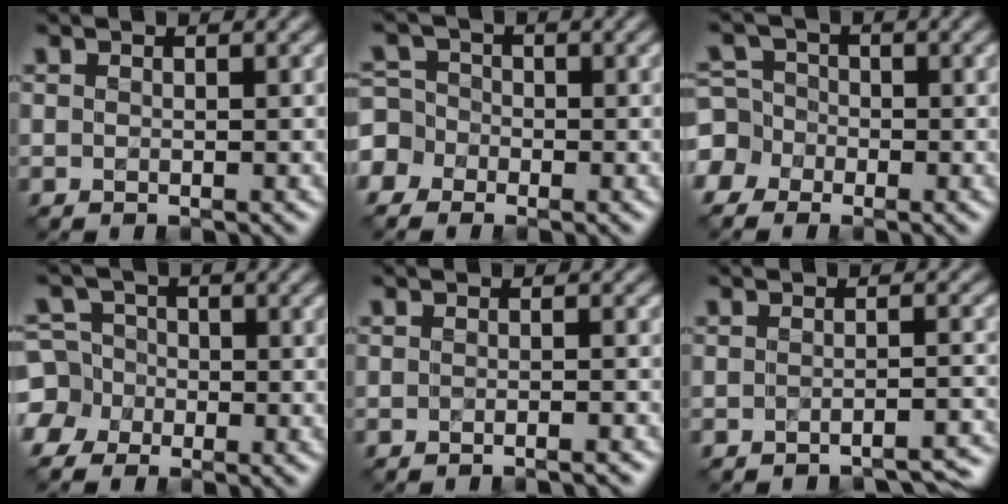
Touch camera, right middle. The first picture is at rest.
{"total": 3.7, "force": [-1.6, 3.2, 0.9], "torque": [-0.004, 0.018, -0.045]}
{"total": 4.8, "force": [-1.9, 4.2, 1.3], "torque": [-0.016, 0.014, -0.059]}
{"total": 6.5, "force": [-2.3, 5.8, 1.7], "torque": [-0.037, 0.009, -0.073]}
{"total": 1.3, "force": [-1.3, -0.2, 0.3], "torque": [0.002, 0.004, -0.018]}
{"total": 3.6, "force": [-3.6, 0.1, 0.6], "torque": [-0.008, 0.003, -0.043]}